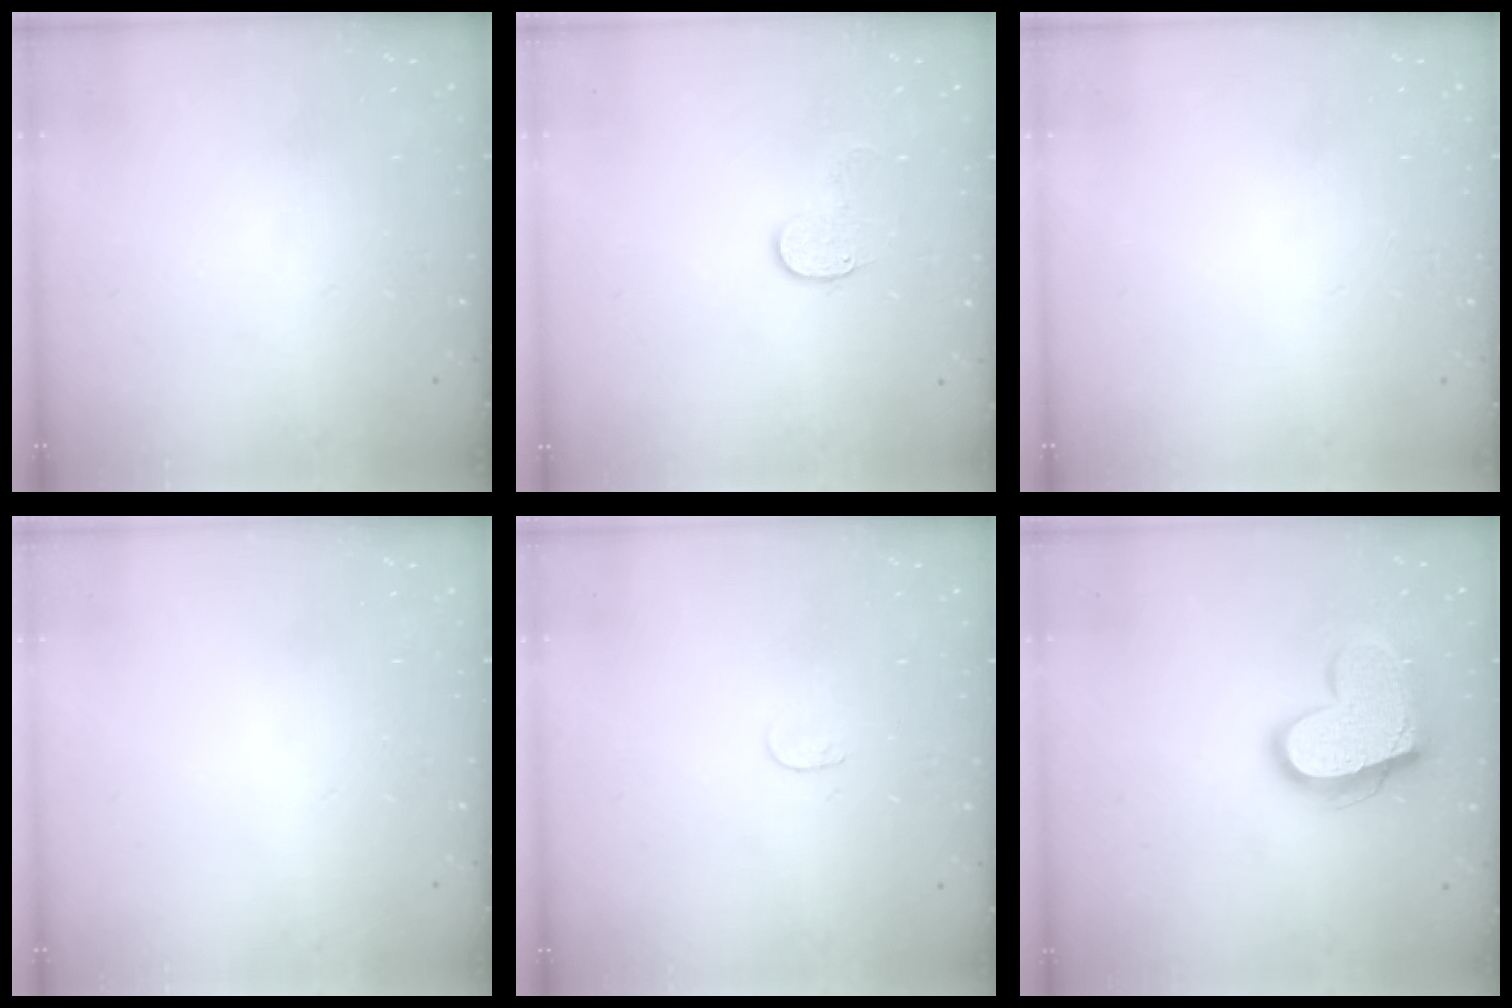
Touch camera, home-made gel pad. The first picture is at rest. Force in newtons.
{"total": 5.5, "press": 5.5, "slide": 0.6}
{"total": 0.0}
{"total": 0.0}
{"total": 3.6, "press": 3.6, "slide": 0.3}
{"total": 15.9, "press": 15.9, "slide": 0.9}